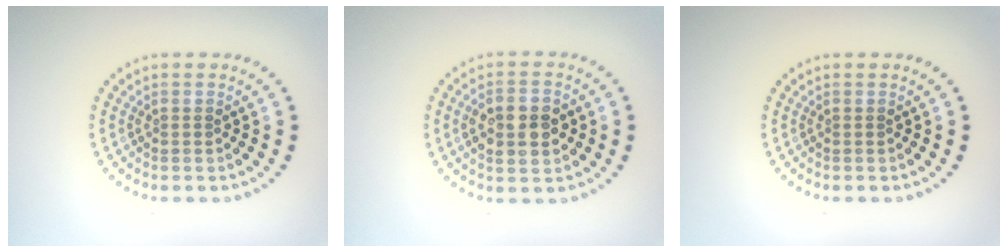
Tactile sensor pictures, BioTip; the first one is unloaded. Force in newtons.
{"total": 4.4, "press": 4.4, "slide": 0.3}
{"total": 0.0}